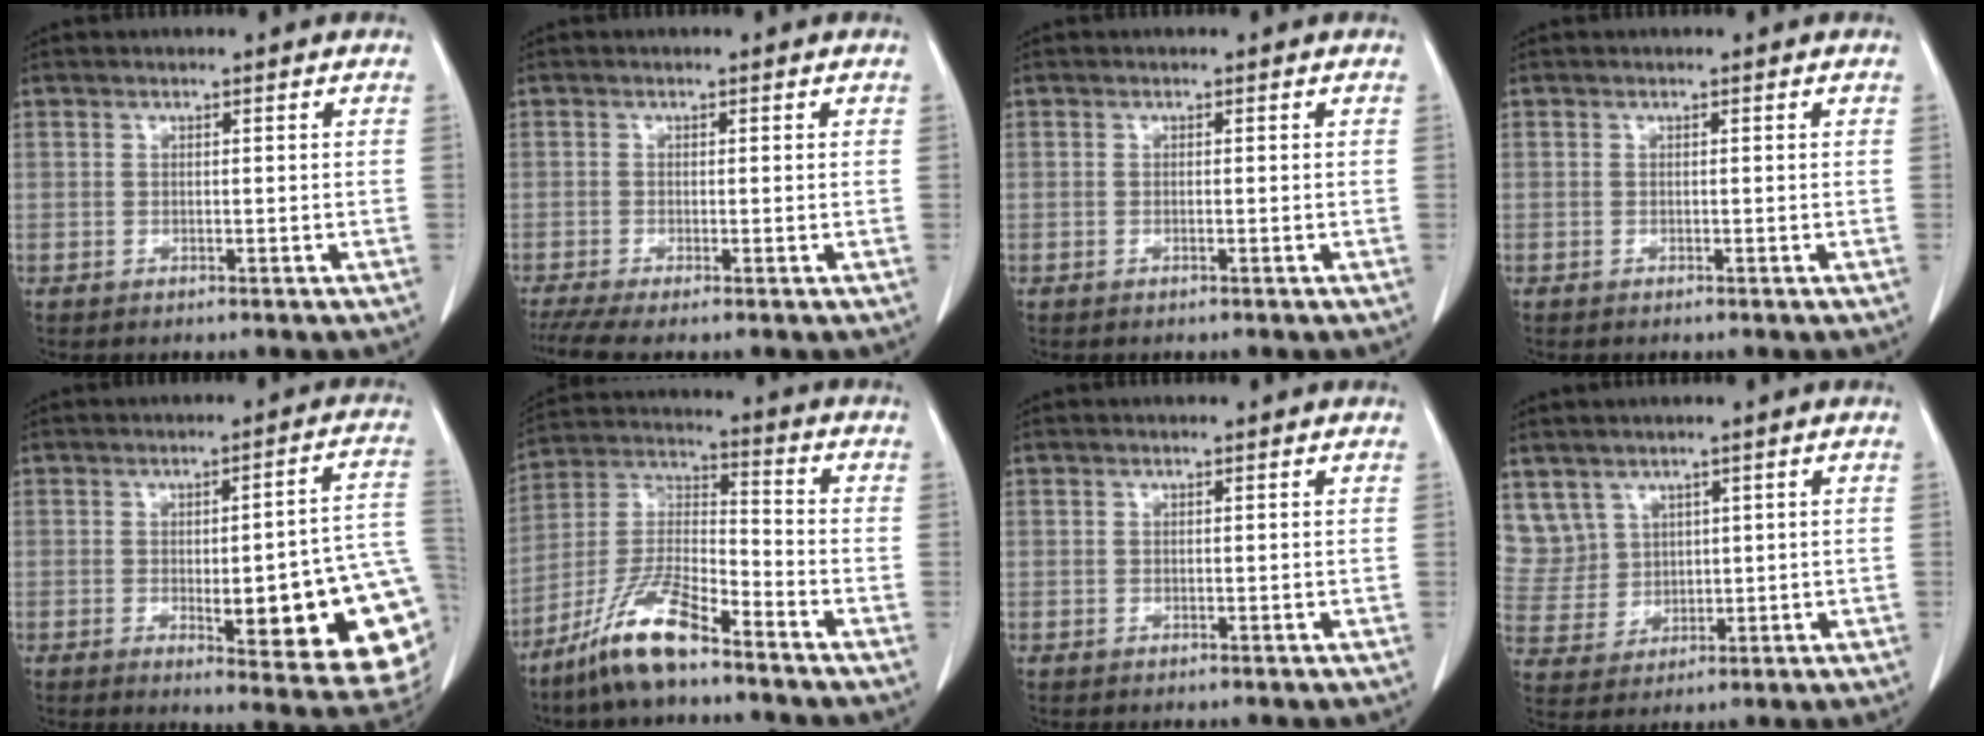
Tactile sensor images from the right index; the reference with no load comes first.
{"total": 3.6, "force": [-2.5, 0.4, 2.6], "torque": [-0.054, -0.006, -0.049]}
{"total": 0.0}
{"total": 0.0}
{"total": 20.0, "force": [-3.3, 3.7, 19.4], "torque": [-0.162, 0.008, -0.023]}
{"total": 11.8, "force": [-8.6, 1.9, 7.7], "torque": [-0.166, -0.005, -0.168]}
{"total": 0.0}
{"total": 7.6, "force": [4.2, 6.3, 0.4], "torque": [-0.021, 0.023, 0.105]}